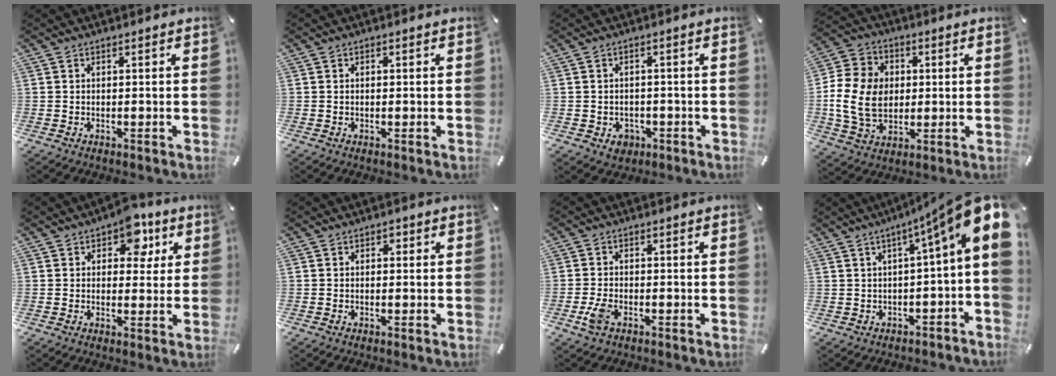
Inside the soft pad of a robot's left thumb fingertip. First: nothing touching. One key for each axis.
{"total": 0.6, "fx": 0.0, "fy": 0.4, "fz": 0.4, "tx": -0.010, "ty": 0.001, "tz": -0.002}
{"total": 3.7, "fx": -1.2, "fy": 3.2, "fz": 1.4, "tx": -0.014, "ty": 0.004, "tz": -0.023}
{"total": 14.3, "fx": -0.4, "fy": 11.7, "fz": 8.2, "tx": -0.187, "ty": 0.017, "tz": -0.007}
{"total": 8.9, "fx": 3.9, "fy": 6.0, "fz": 5.2, "tx": -0.052, "ty": -0.011, "tz": 0.062}
{"total": 1.0, "fx": 0.1, "fy": 0.9, "fz": 0.5, "tx": -0.010, "ty": 0.008, "tz": -0.001}
{"total": 3.9, "fx": -1.8, "fy": 2.1, "fz": 2.7, "tx": -0.071, "ty": -0.002, "tz": -0.038}
{"total": 11.9, "fx": 4.5, "fy": 1.7, "fz": 10.9, "tx": -0.154, "ty": -0.042, "tz": 0.065}